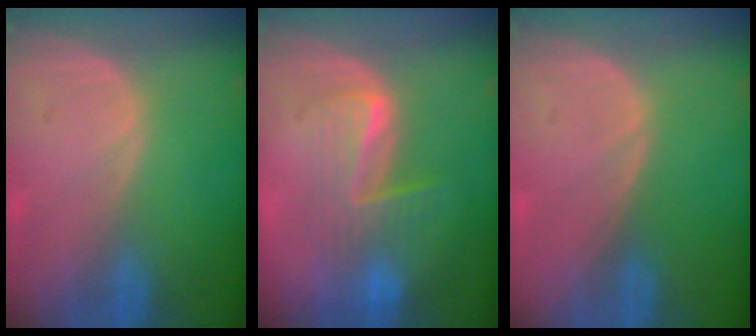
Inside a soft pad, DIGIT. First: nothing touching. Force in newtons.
{"total": 6.3, "press": 6.2, "slide": 1.5}
{"total": 0.0}